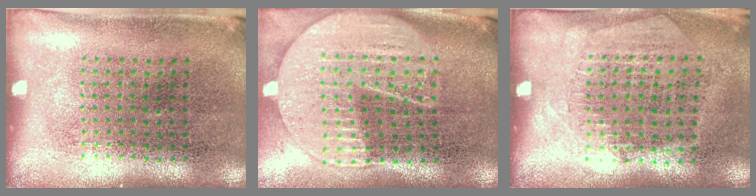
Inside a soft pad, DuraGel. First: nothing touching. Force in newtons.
{"total": 2.0, "press": 1.9, "slide": 0.8}
{"total": 1.3, "press": 1.1, "slide": 0.6}